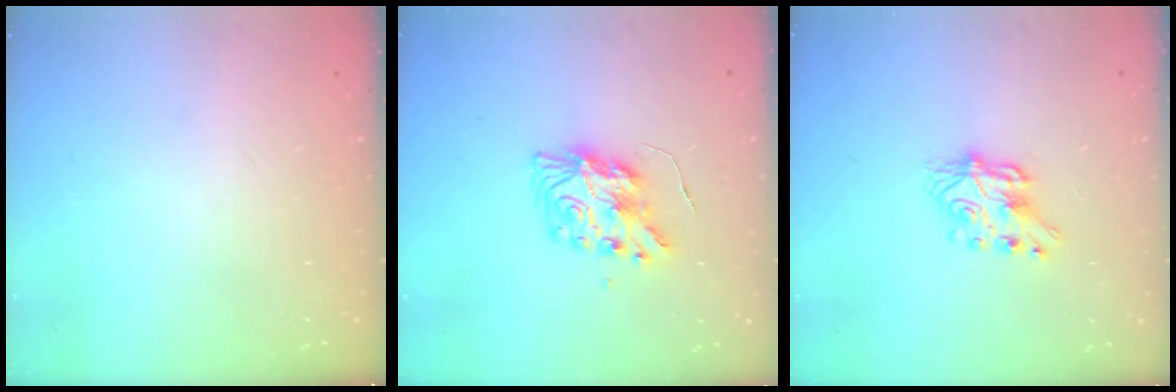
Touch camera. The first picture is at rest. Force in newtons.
{"total": 9.8, "press": 9.8, "slide": 0.9}
{"total": 7.0, "press": 7.0, "slide": 0.2}